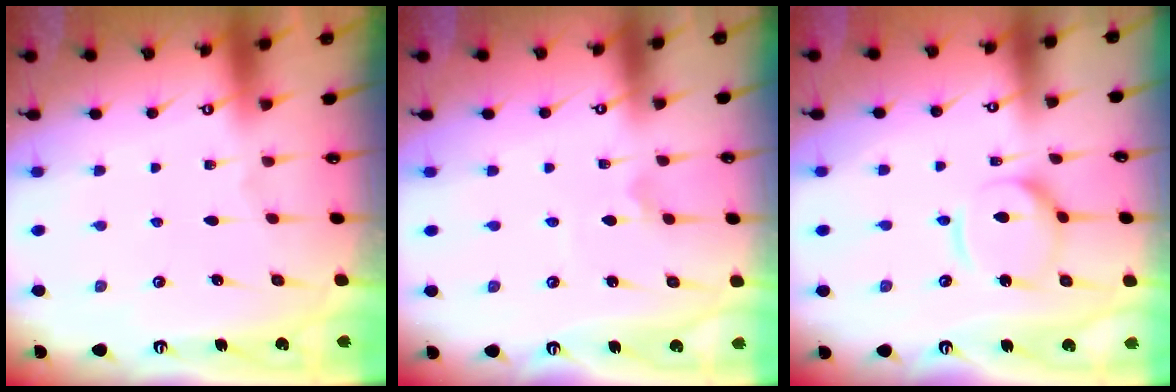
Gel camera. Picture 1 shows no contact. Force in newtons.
{"total": 1.2, "press": 1.1, "slide": 0.2}
{"total": 10.7, "press": 10.7, "slide": 0.9}